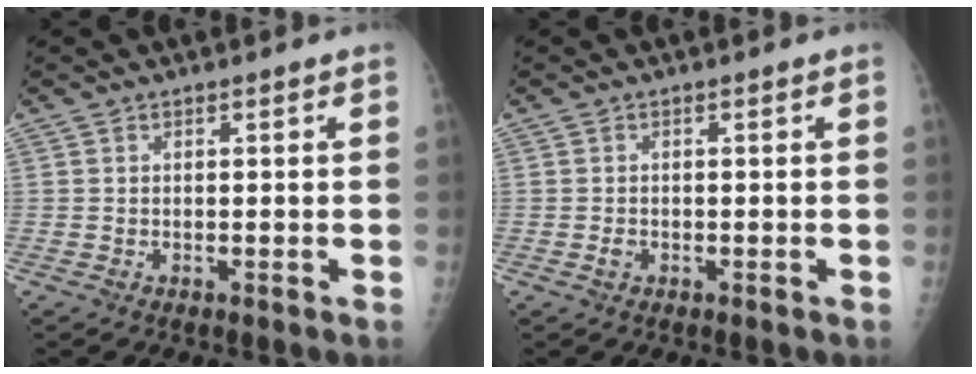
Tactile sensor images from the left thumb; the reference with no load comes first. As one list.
[{"total": 1.1, "force": [-0.4, 0.9, 0.6], "torque": [-0.009, 0.001, -0.006]}]